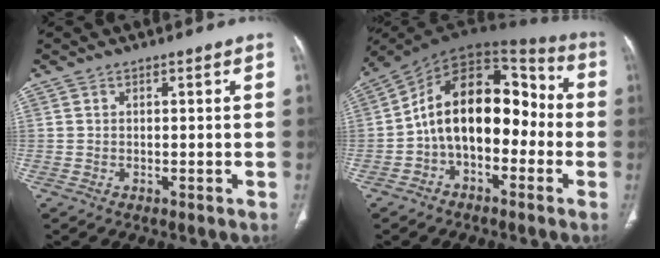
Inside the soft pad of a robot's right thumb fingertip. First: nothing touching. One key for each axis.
{"total": 17.7, "fx": -2.4, "fy": 11.0, "fz": 13.7, "tx": -0.190, "ty": 0.073, "tz": -0.050}